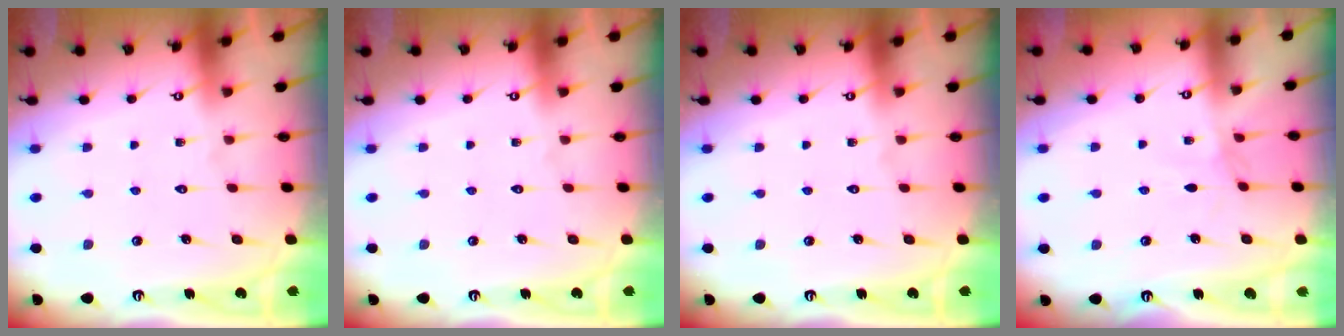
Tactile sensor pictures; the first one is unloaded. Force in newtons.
{"total": 0.0}
{"total": 0.0}
{"total": 0.6, "press": 0.6, "slide": 0.3}